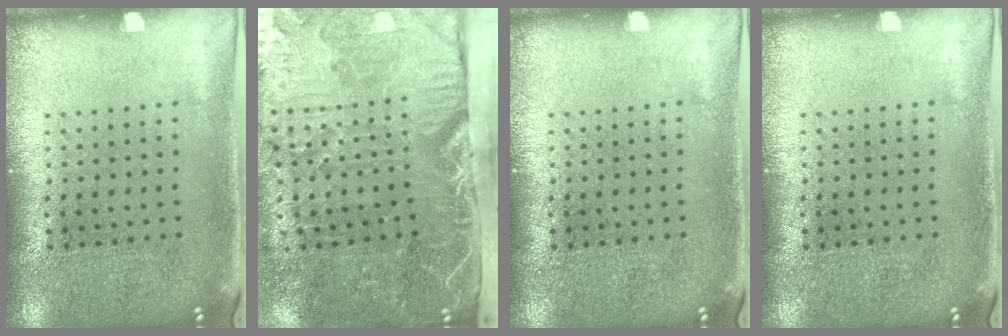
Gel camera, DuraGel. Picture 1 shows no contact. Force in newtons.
{"total": 5.3, "press": 4.4, "slide": 3.0}
{"total": 0.0}
{"total": 0.0}